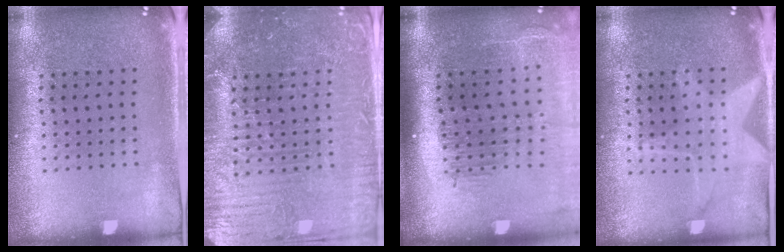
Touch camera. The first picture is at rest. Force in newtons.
{"total": 4.5, "press": 4.3, "slide": 1.3}
{"total": 2.4, "press": 1.9, "slide": 1.4}
{"total": 1.3, "press": 1.3, "slide": 0.3}